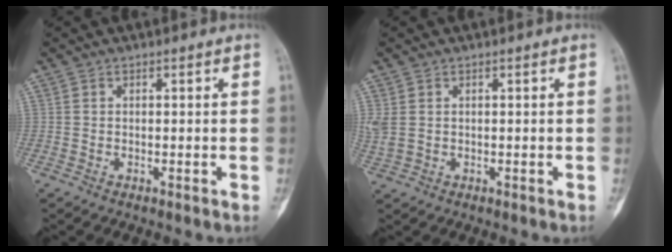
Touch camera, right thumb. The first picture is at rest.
{"total": 3.2, "force": [0.7, 2.3, 2.1], "torque": [-0.068, 0.006, 0.022]}